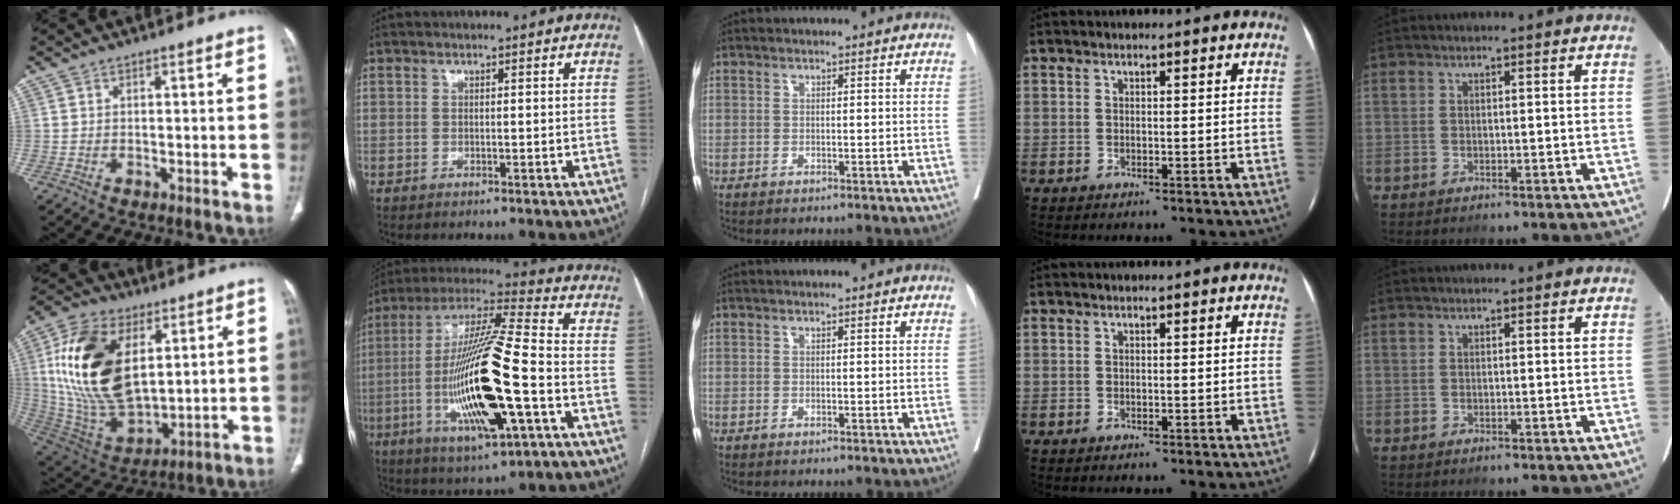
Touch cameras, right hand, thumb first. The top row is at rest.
{"thumb": {"total": 23.2, "force": [6.1, 12.9, 18.3], "torque": [-0.343, -0.027, 0.120]}, "index": {"total": 21.9, "force": [-5.2, 3.0, 21.1], "torque": [-0.436, -0.019, -0.091]}}